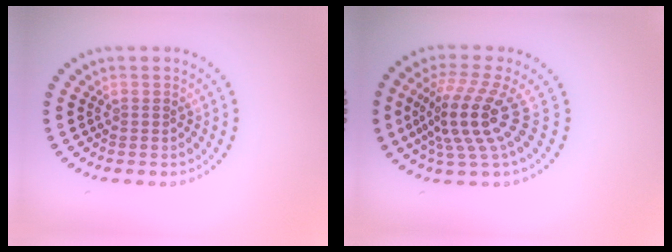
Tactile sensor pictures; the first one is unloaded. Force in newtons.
{"total": 5.0, "press": 3.6, "slide": 3.5}